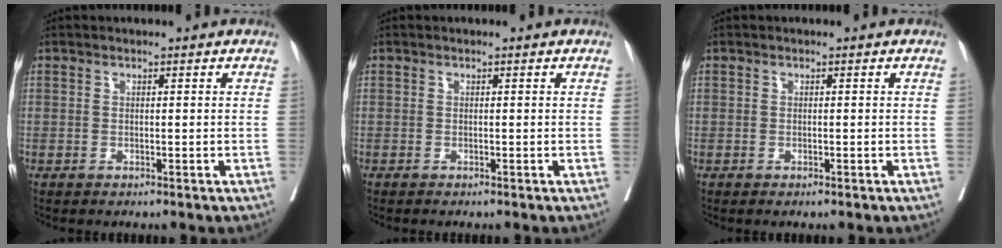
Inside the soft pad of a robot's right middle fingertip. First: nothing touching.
{"total": 0.0}
{"total": 0.5, "force": [-0.4, 0.1, 0.3], "torque": [-0.011, -0.003, -0.005]}